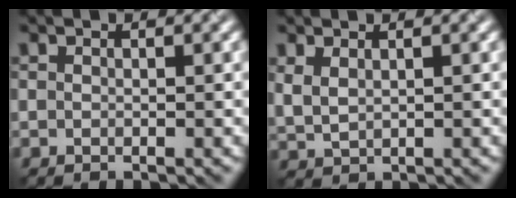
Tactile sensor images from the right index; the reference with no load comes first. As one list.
[{"total": 1.7, "force": [0.9, 1.0, 1.1], "torque": [-0.036, 0.001, 0.023]}]